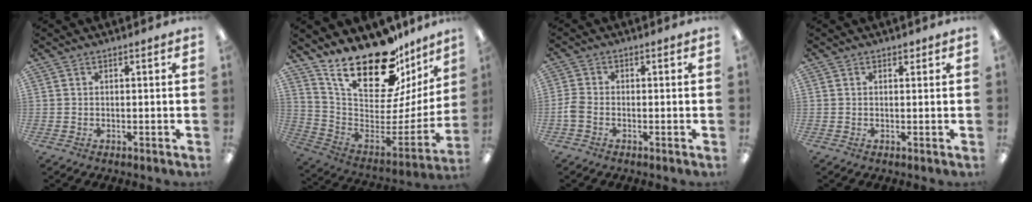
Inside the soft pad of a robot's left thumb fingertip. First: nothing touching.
{"total": 25.5, "force": [18.9, 9.7, 14.2], "torque": [-0.222, -0.140, 0.328]}
{"total": 3.0, "force": [-1.2, 1.8, 2.0], "torque": [-0.046, 0.003, -0.024]}
{"total": 1.0, "force": [0.7, 0.7, 0.4], "torque": [0.000, -0.001, 0.011]}